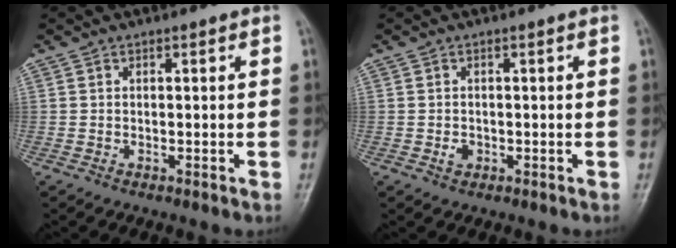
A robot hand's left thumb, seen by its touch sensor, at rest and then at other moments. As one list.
[{"total": 1.3, "force": [-0.3, 1.0, 0.7], "torque": [-0.008, 0.002, -0.003]}]